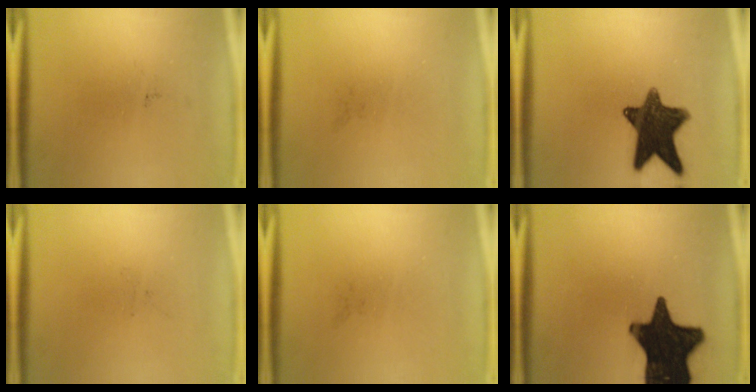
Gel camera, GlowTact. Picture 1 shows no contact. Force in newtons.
{"total": 0.0}
{"total": 13.0}
{"total": 0.0}
{"total": 0.0}
{"total": 19.0}